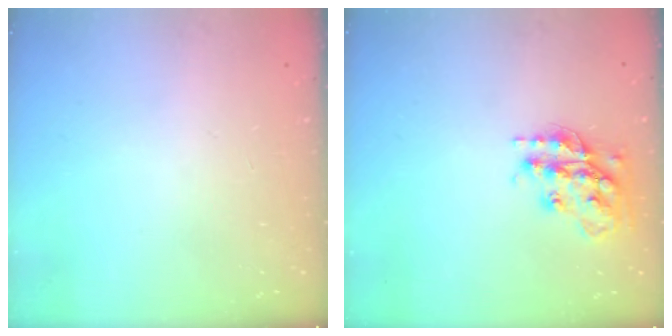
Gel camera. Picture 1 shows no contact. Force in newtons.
{"total": 17.1, "press": 17.1, "slide": 1.4}